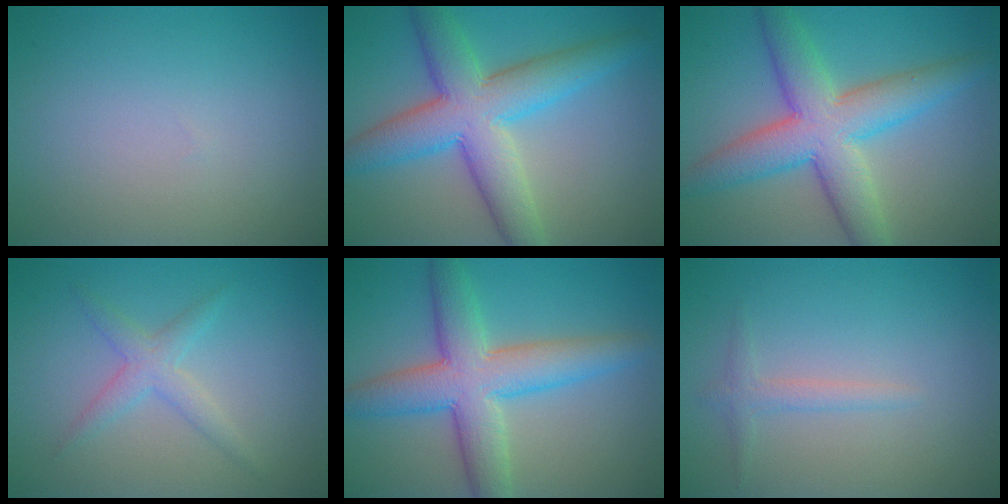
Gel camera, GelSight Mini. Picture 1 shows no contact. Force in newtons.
{"total": 8.4, "press": 8.4, "slide": 0.2}
{"total": 8.0, "press": 8.0, "slide": 0.2}
{"total": 2.2, "press": 2.2, "slide": 0.1}
{"total": 7.5, "press": 7.5, "slide": 0.2}
{"total": 1.3, "press": 1.3, "slide": 0.0}